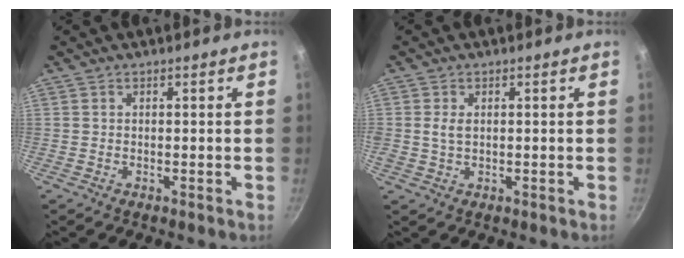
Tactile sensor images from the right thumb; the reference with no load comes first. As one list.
[{"total": 2.4, "force": [0.4, 1.5, 1.8], "torque": [-0.030, -0.001, 0.008]}]